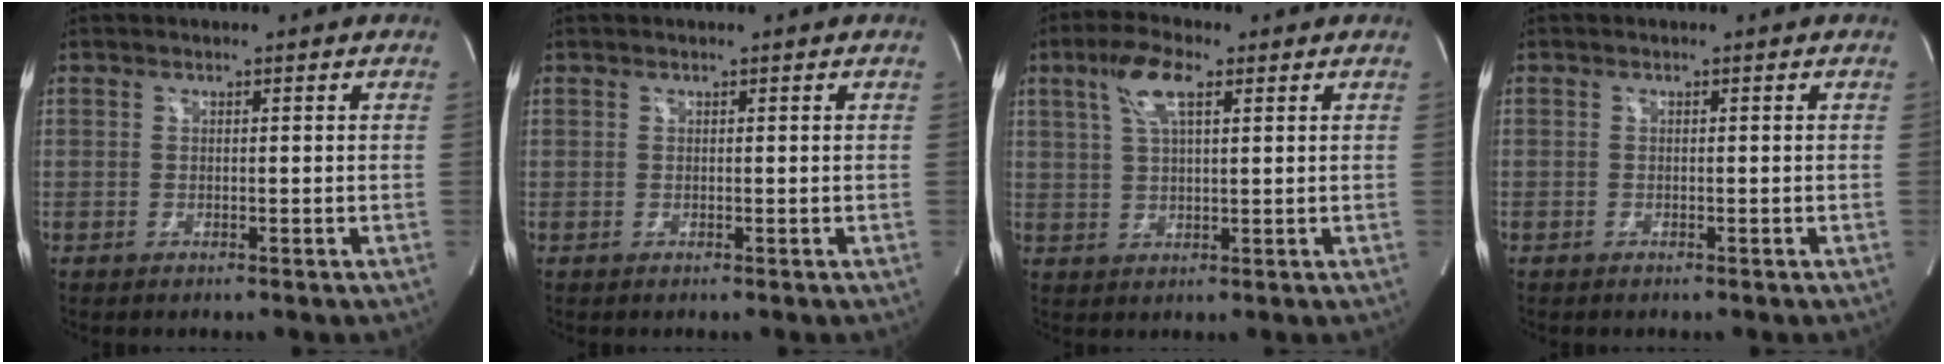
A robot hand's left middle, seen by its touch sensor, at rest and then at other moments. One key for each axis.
{"total": 0.0}
{"total": 6.3, "fx": 2.9, "fy": 1.6, "fz": 5.3, "tx": -0.112, "ty": 0.015, "tz": 0.056}
{"total": 0.0}